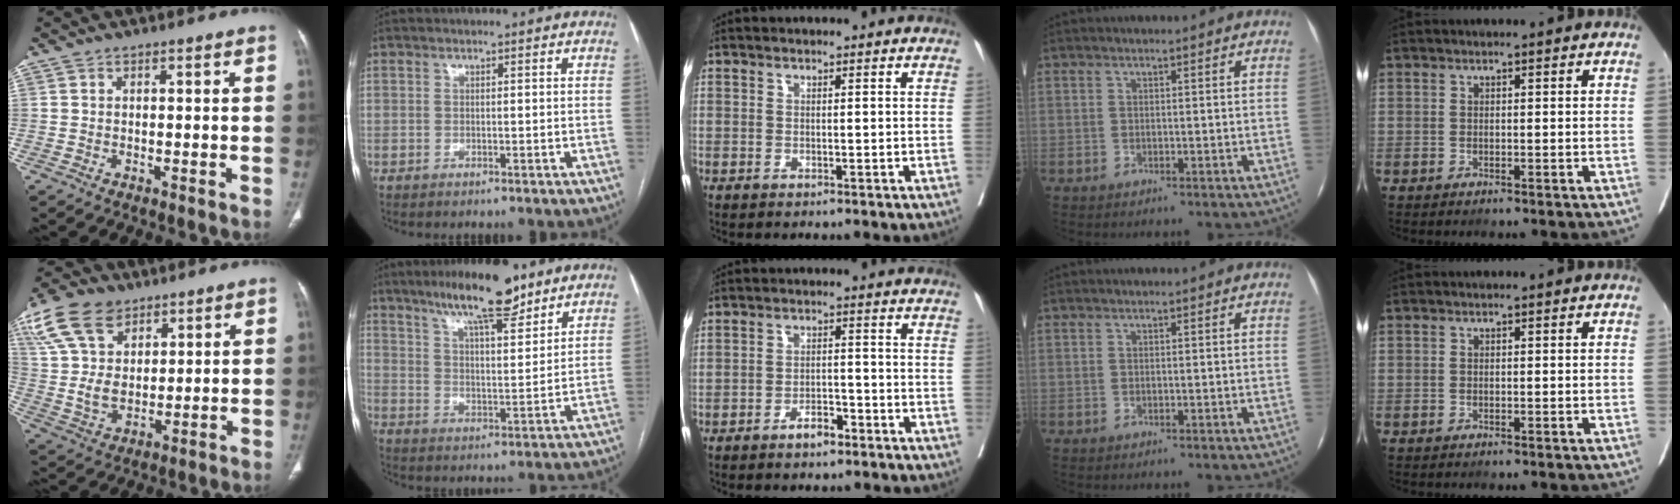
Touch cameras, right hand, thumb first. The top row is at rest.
{"thumb": {"total": 15.2, "force": [8.3, 9.5, 8.5], "torque": [-0.153, -0.017, 0.167]}, "index": {"total": 13.6, "force": [9.9, 2.9, 8.8], "torque": [-0.146, 0.004, 0.165]}, "middle": {"total": 3.5, "force": [-2.6, 1.2, 1.9], "torque": [-0.033, 0.004, -0.042]}}